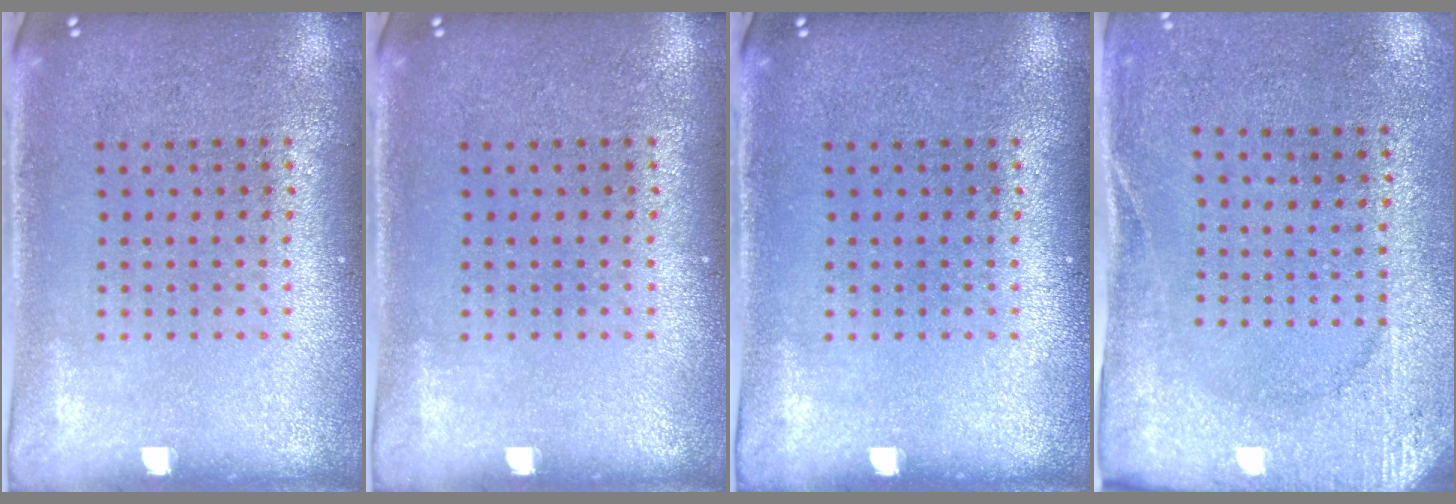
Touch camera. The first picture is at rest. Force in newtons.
{"total": 0.0}
{"total": 0.0}
{"total": 2.7, "press": 2.3, "slide": 1.3}